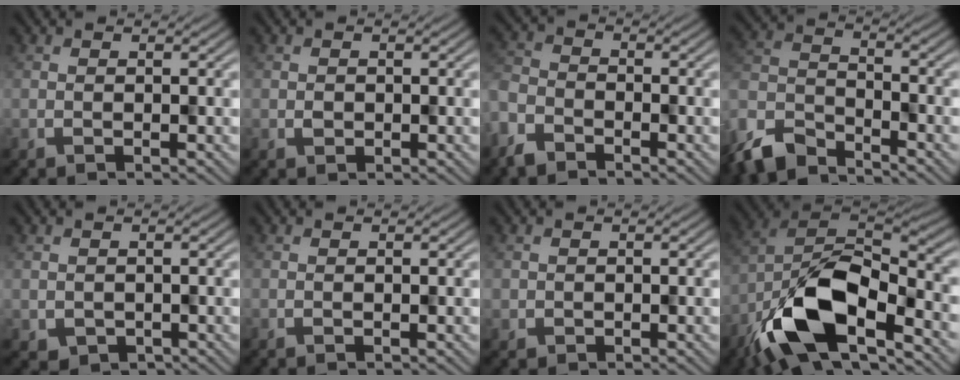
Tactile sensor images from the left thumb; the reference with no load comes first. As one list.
[{"total": 0.9, "force": [0.0, 0.9, 0.0], "torque": [0.000, -0.003, 0.000]}, {"total": 4.3, "force": [-3.5, 2.2, 1.2], "torque": [-0.038, -0.010, -0.090]}, {"total": 8.7, "force": [-7.6, 3.0, 2.9], "torque": [-0.069, -0.005, -0.167]}, {"total": 1.6, "force": [-0.4, 1.6, 0.3], "torque": [-0.008, -0.010, -0.002]}, {"total": 0.0}, {"total": 0.9, "force": [0.0, 0.8, -0.5], "torque": [0.008, -0.004, 0.000]}, {"total": 14.1, "force": [-6.9, 6.8, 10.3], "torque": [-0.207, -0.028, -0.141]}]